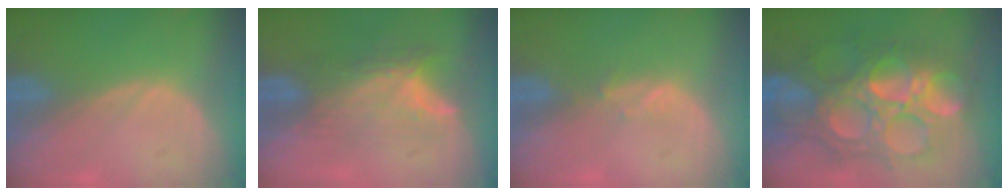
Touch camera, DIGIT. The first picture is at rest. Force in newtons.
{"total": 8.1, "press": 6.8, "slide": 4.5}
{"total": 1.4, "press": 1.2, "slide": 0.6}
{"total": 13.6, "press": 13.5, "slide": 1.4}